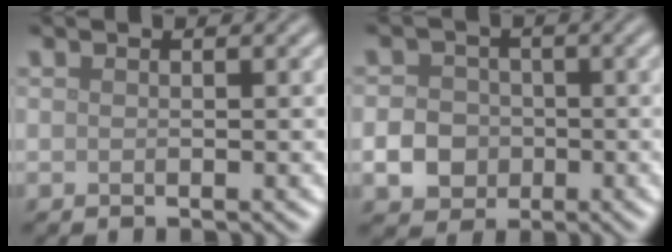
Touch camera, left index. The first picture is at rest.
{"total": 3.4, "force": [-0.8, 3.0, 1.3], "torque": [-0.019, 0.002, -0.019]}